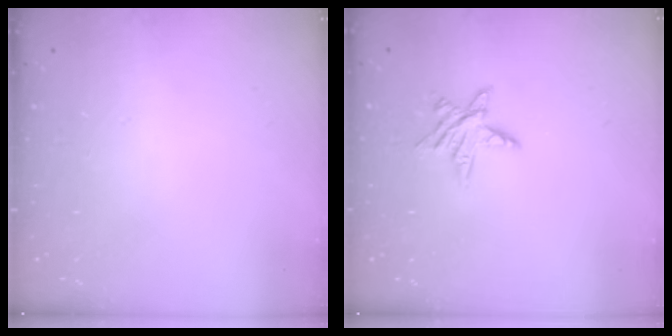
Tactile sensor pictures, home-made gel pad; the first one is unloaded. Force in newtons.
{"total": 6.5, "press": 6.5, "slide": 0.3}